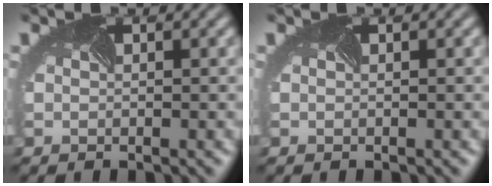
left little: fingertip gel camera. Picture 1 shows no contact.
{"total": 0.0}